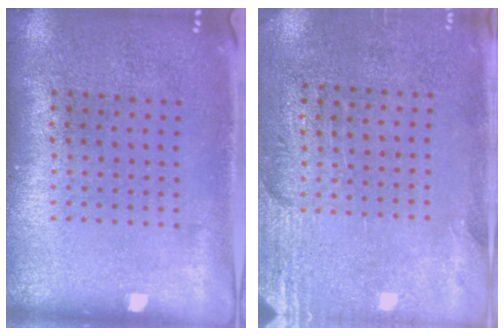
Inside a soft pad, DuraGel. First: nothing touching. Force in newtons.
{"total": 2.8, "press": 2.4, "slide": 1.3}